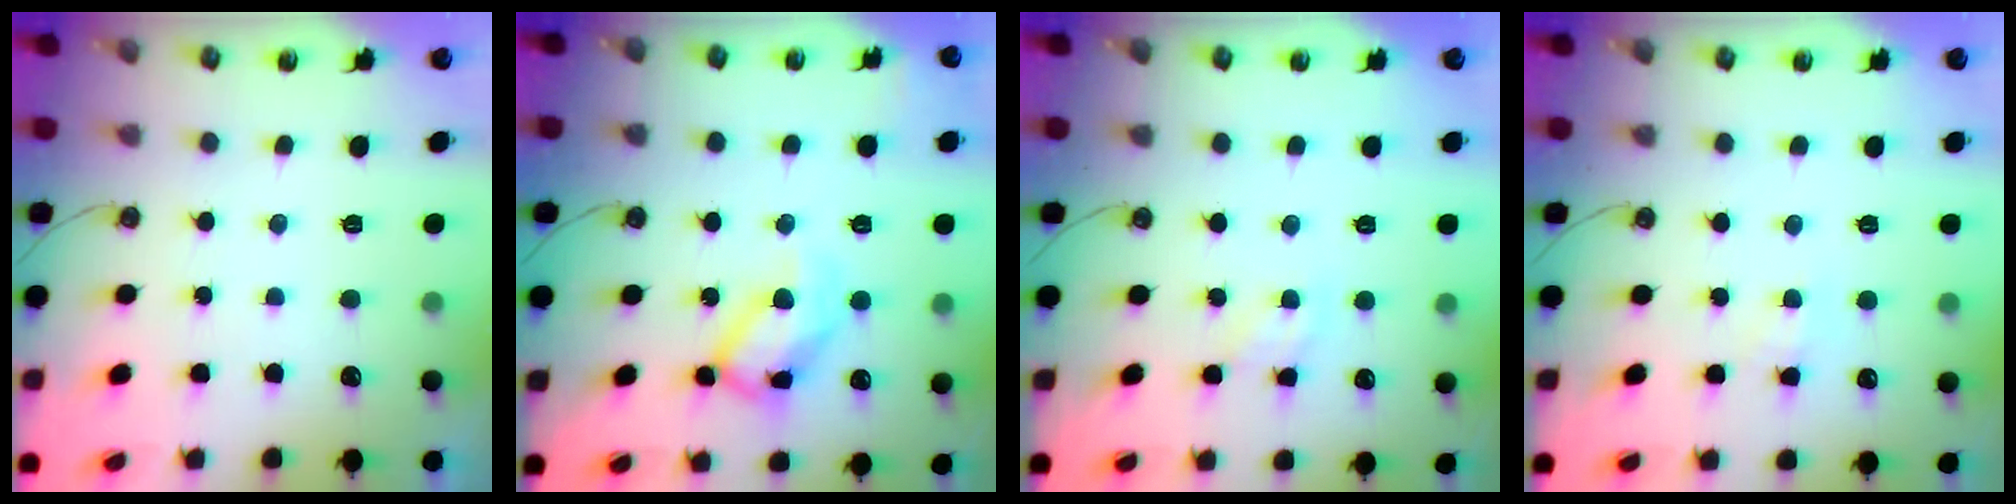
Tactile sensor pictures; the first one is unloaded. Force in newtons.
{"total": 14.6, "press": 14.5, "slide": 1.7}
{"total": 1.6, "press": 1.6, "slide": 0.2}
{"total": 2.8, "press": 2.8, "slide": 0.5}